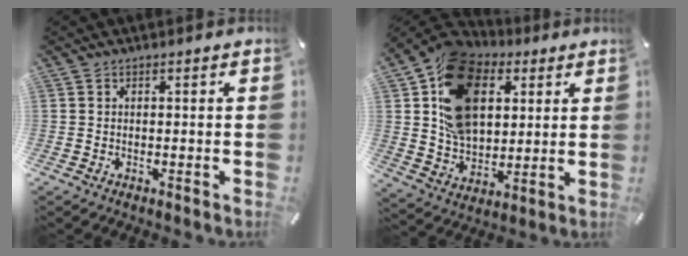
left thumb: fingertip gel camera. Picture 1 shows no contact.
{"total": 19.6, "force": [6.8, 13.9, 12.0], "torque": [-0.225, -0.011, 0.127]}